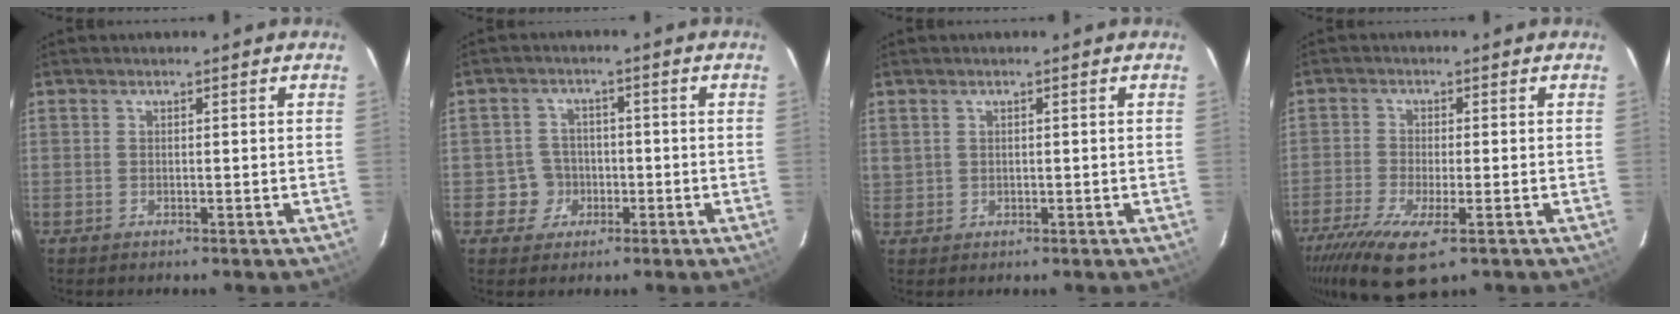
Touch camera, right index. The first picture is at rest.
{"total": 4.8, "force": [-1.3, 4.6, 0.0], "torque": [0.002, 0.020, -0.019]}
{"total": 1.4, "force": [0.4, 1.3, 0.4], "torque": [-0.005, 0.005, 0.013]}
{"total": 11.3, "force": [-6.6, 3.3, 8.6], "torque": [-0.193, -0.042, -0.119]}